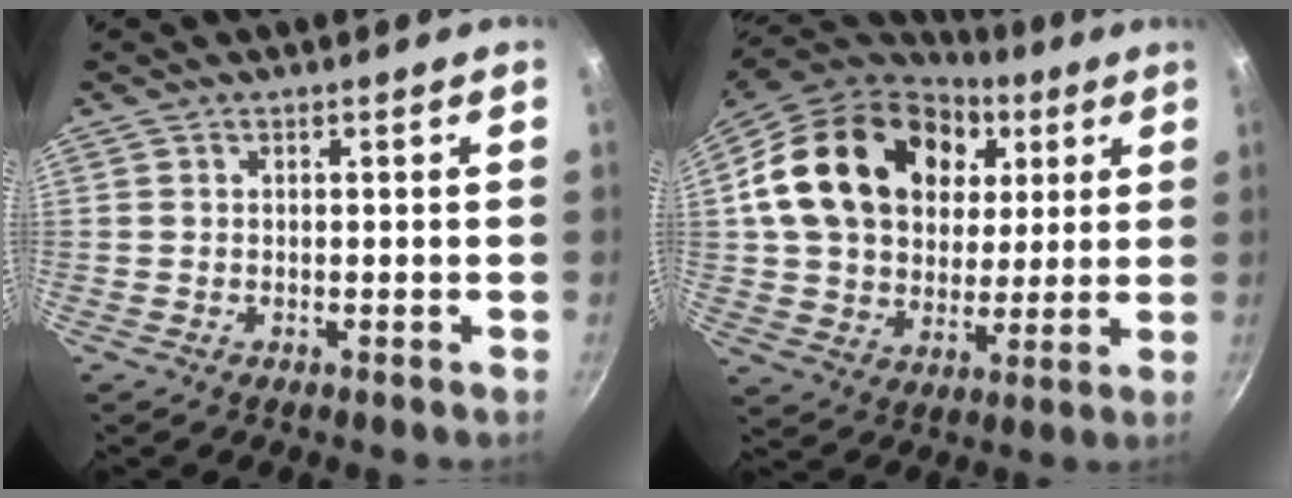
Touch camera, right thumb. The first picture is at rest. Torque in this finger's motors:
{"motor_torque": [0.41, 4.61, 0.94, -0.56, 0.54]}